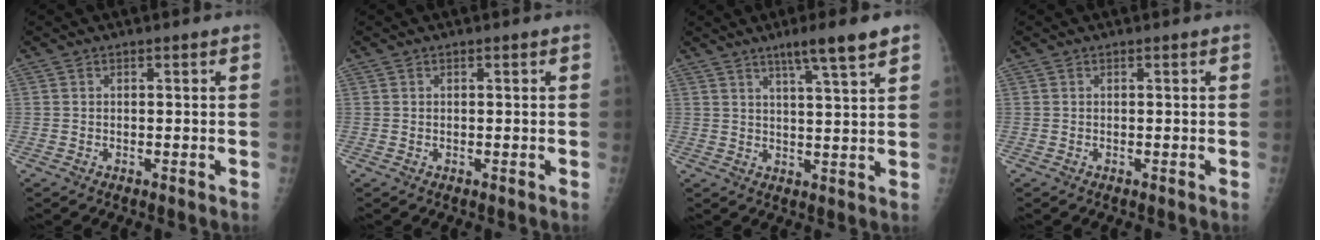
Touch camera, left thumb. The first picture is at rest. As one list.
[{"total": 0.0}, {"total": 7.5, "force": [4.9, 0.0, 5.7], "torque": [-0.090, -0.022, 0.076]}, {"total": 0.0}]